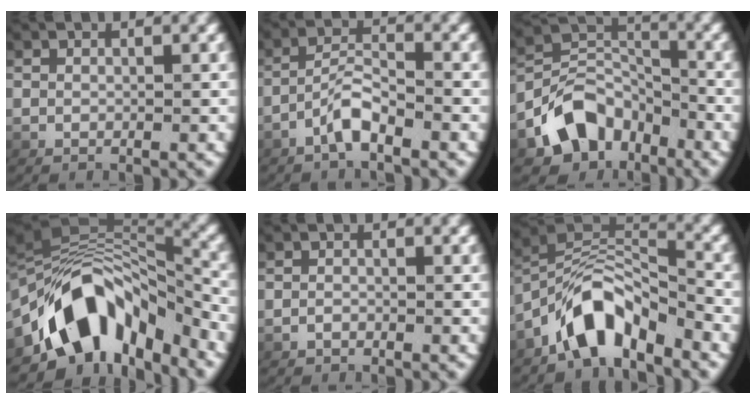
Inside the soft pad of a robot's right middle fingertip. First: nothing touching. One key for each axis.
{"total": 2.6, "fx": -2.2, "fy": 0.3, "fz": 1.5, "tx": -0.035, "ty": 0.001, "tz": -0.040}
{"total": 6.8, "fx": -3.6, "fy": 4.7, "fz": 3.2, "tx": -0.053, "ty": -0.010, "tz": -0.063}
{"total": 11.4, "fx": -3.4, "fy": 7.0, "fz": 8.4, "tx": -0.173, "ty": -0.023, "tz": -0.044}
{"total": 0.6, "fx": -0.6, "fy": -0.1, "fz": 0.0, "tx": -0.005, "ty": -0.005, "tz": -0.008}
{"total": 5.7, "fx": -2.7, "fy": 3.5, "fz": 3.6, "tx": -0.083, "ty": -0.004, "tz": -0.044}